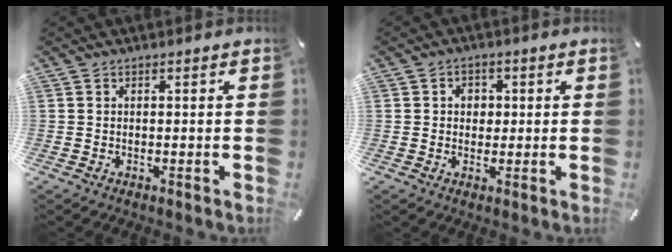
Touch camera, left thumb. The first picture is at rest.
{"total": 3.3, "force": [0.1, 3.0, 1.3], "torque": [-0.007, -0.001, -0.008]}